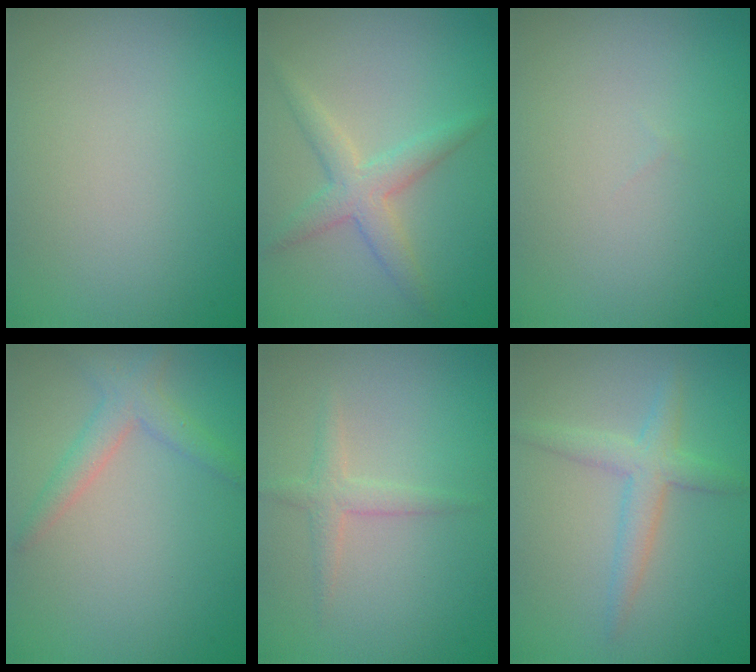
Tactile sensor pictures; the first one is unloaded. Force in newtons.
{"total": 3.1, "press": 3.1, "slide": 0.1}
{"total": 0.0}
{"total": 2.4, "press": 2.4, "slide": 0.2}
{"total": 1.7, "press": 1.7, "slide": 0.0}
{"total": 2.7, "press": 2.7, "slide": 0.1}